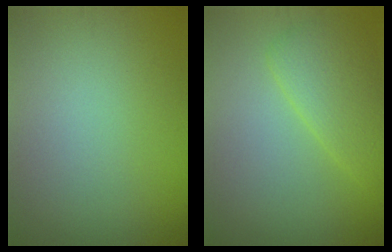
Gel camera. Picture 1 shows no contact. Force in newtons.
{"total": 3.3, "press": 3.3, "slide": 0.2}